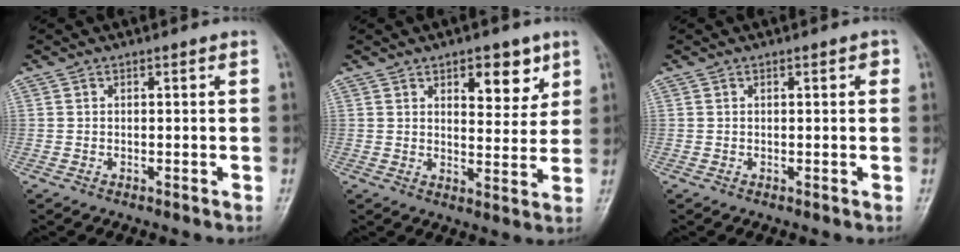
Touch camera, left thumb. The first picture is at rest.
{"total": 8.1, "force": [4.3, 4.1, 5.5], "torque": [-0.044, -0.025, 0.060]}
{"total": 1.4, "force": [0.5, 0.6, 1.2], "torque": [-0.012, 0.002, 0.005]}